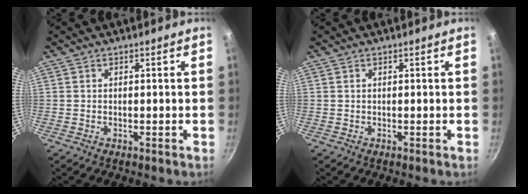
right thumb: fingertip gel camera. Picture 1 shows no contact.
{"total": 0.0}